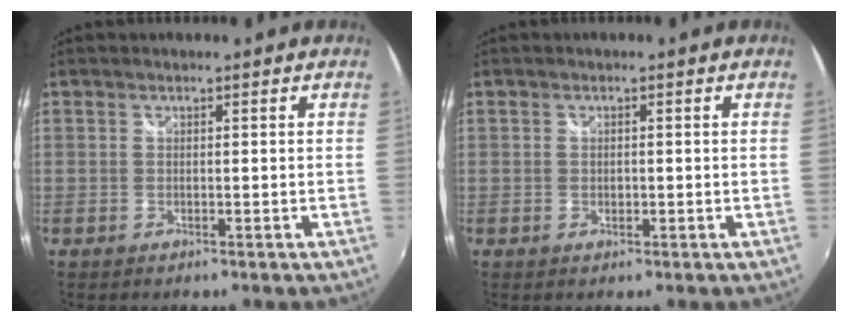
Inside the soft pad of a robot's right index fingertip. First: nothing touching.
{"total": 0.9, "force": [-0.1, 0.7, 0.4], "torque": [-0.006, 0.000, -0.002]}